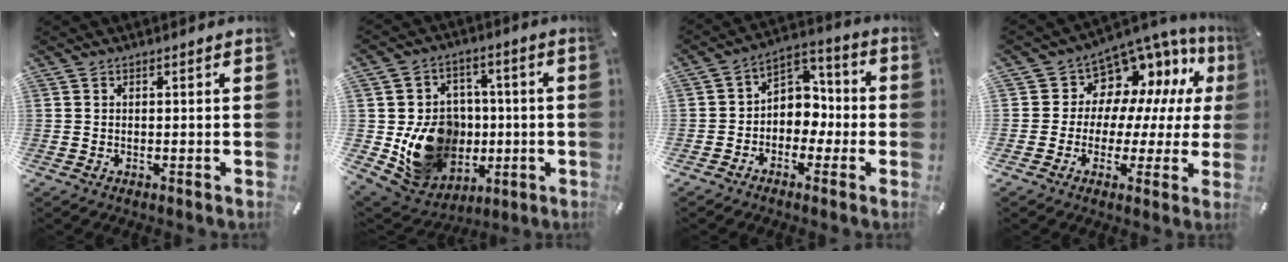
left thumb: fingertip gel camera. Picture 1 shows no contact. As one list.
[{"total": 16.3, "force": [-2.2, 14.5, 7.2], "torque": [-0.119, 0.008, -0.020]}, {"total": 7.7, "force": [-1.9, 6.8, 3.1], "torque": [-0.041, 0.017, -0.036]}, {"total": 10.2, "force": [5.0, 8.7, 2.2], "torque": [-0.044, -0.057, 0.098]}]